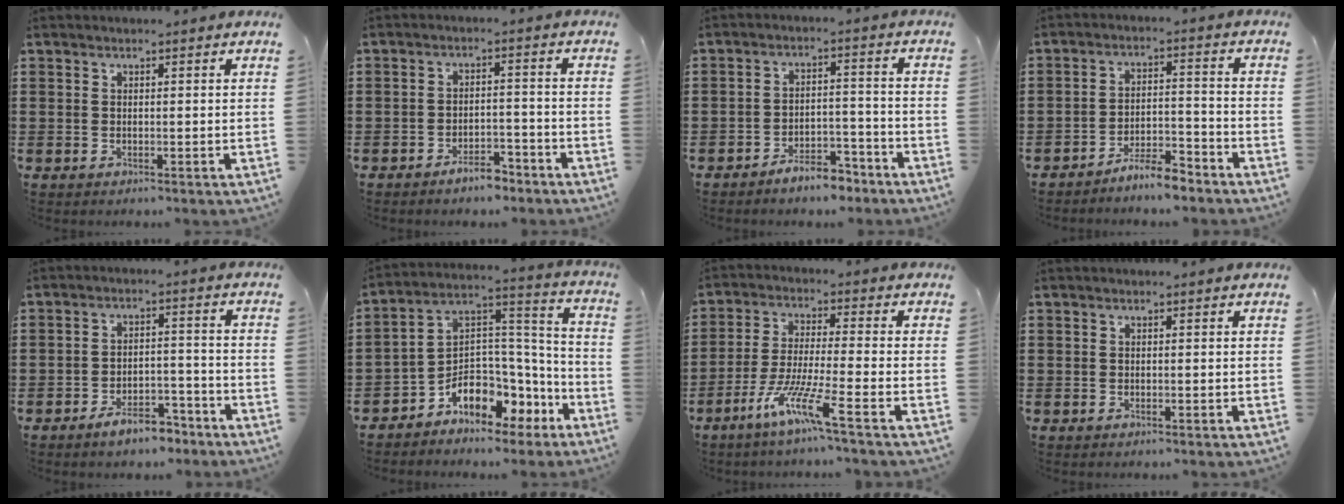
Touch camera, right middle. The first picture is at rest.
{"total": 4.0, "force": [-3.6, 1.1, 1.4], "torque": [-0.030, 0.011, -0.072]}
{"total": 5.3, "force": [-4.9, 1.3, 1.6], "torque": [-0.030, 0.012, -0.098]}
{"total": 5.3, "force": [-5.0, 0.6, 1.7], "torque": [-0.034, 0.008, -0.100]}
{"total": 5.7, "force": [-5.0, 1.6, 2.2], "torque": [-0.038, 0.012, -0.095]}
{"total": 5.7, "force": [-3.6, 4.0, 1.8], "torque": [-0.054, -0.019, -0.071]}
{"total": 8.6, "force": [-5.7, 0.2, 6.4], "torque": [-0.136, -0.010, -0.113]}
{"total": 0.0}